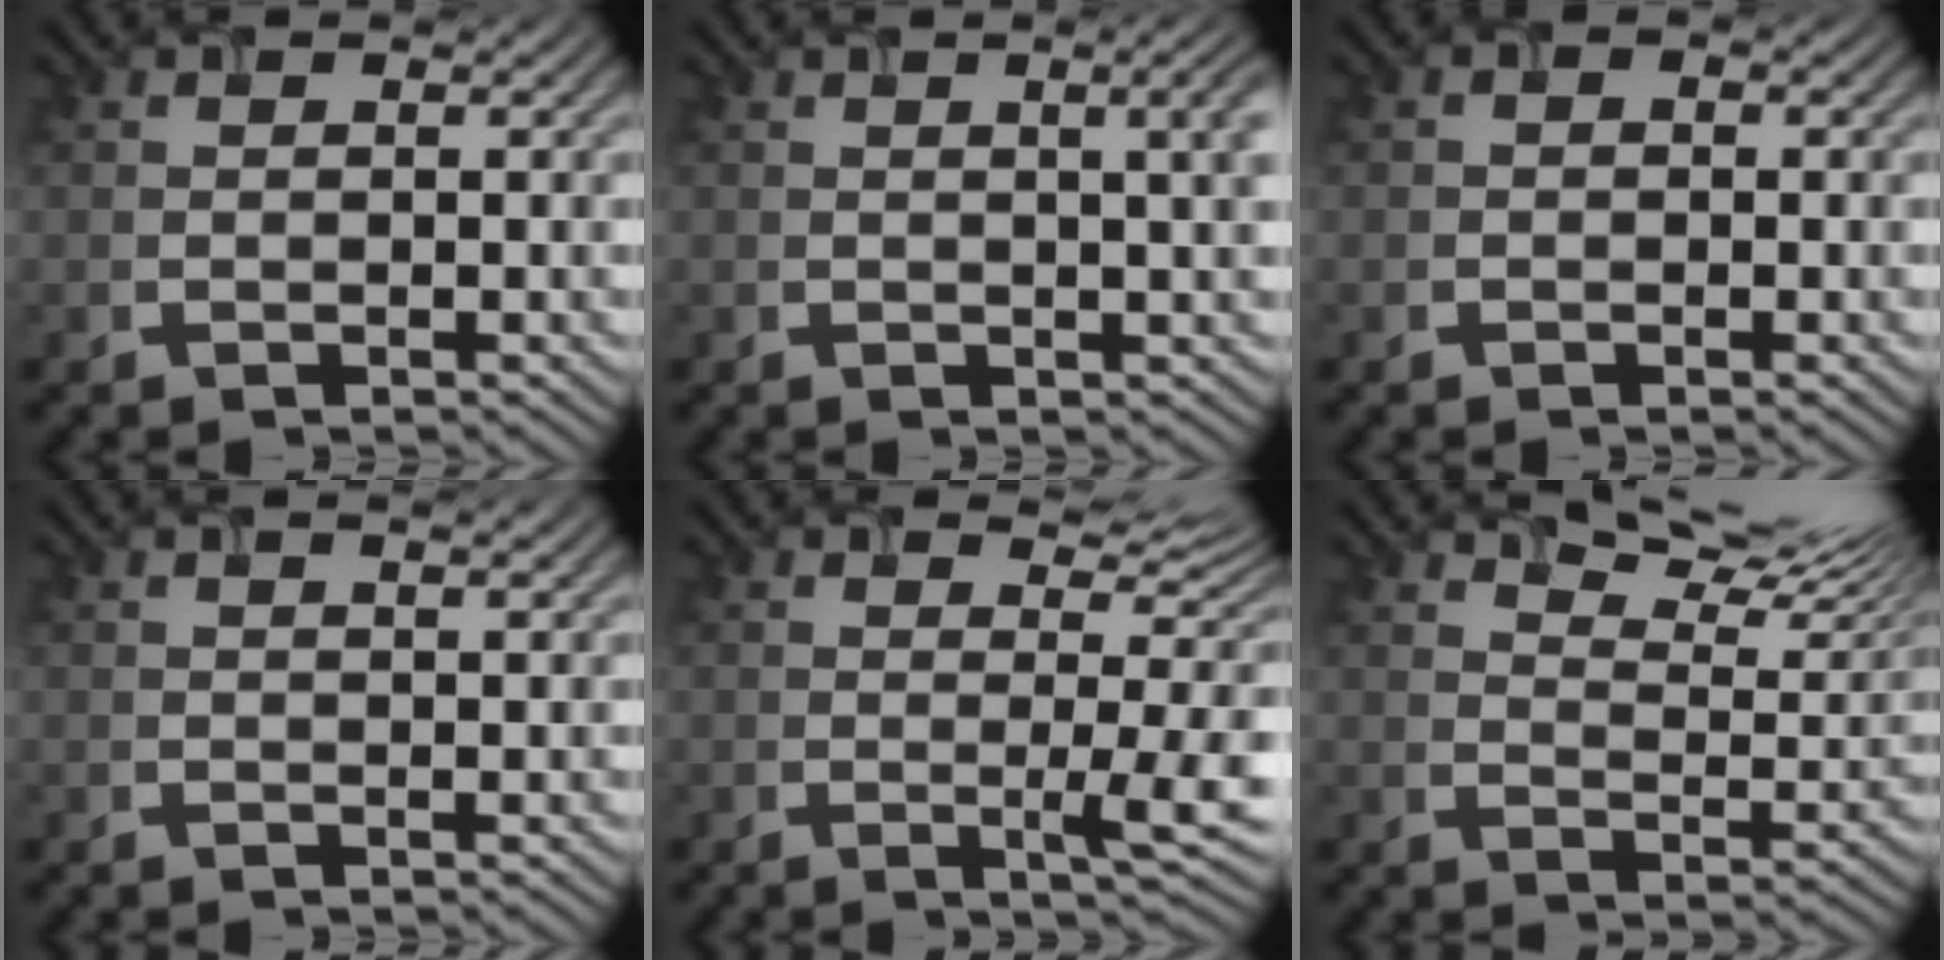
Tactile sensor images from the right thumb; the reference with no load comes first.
{"total": 3.2, "force": [0.8, 0.7, 3.0], "torque": [-0.040, 0.008, 0.011]}
{"total": 0.8, "force": [-0.2, 0.7, 0.4], "torque": [-0.007, -0.004, -0.009]}
{"total": 0.8, "force": [0.6, 0.1, 0.5], "torque": [-0.012, 0.001, 0.010]}
{"total": 5.7, "force": [1.3, 1.1, 5.4], "torque": [-0.083, -0.003, 0.021]}
{"total": 9.0, "force": [7.4, 2.4, 4.5], "torque": [-0.089, 0.005, 0.117]}